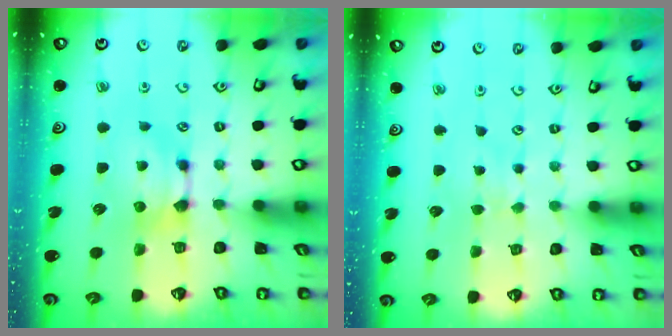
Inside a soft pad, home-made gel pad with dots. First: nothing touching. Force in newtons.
{"total": 3.5, "press": 3.5, "slide": 0.4}